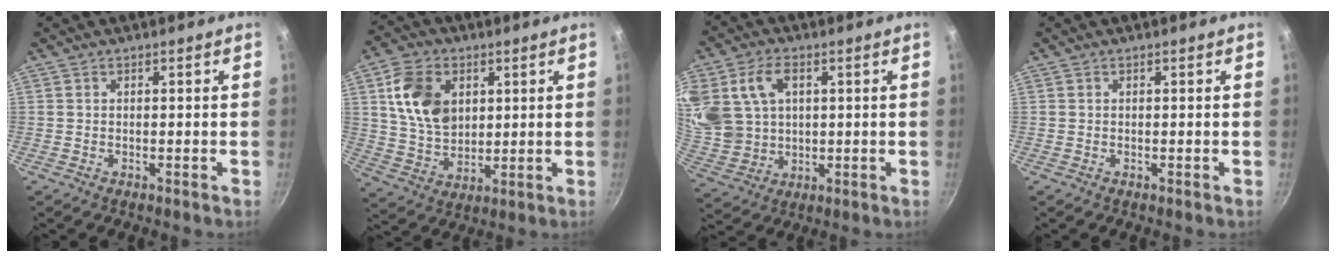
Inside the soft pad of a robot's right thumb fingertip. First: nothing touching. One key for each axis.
{"total": 13.0, "fx": 3.7, "fy": 9.3, "fz": 8.3, "tx": -0.131, "ty": -0.012, "tz": 0.074}
{"total": 16.8, "fx": 4.8, "fy": 12.7, "fz": 9.9, "tx": -0.209, "ty": 0.003, "tz": 0.108}
{"total": 0.0}